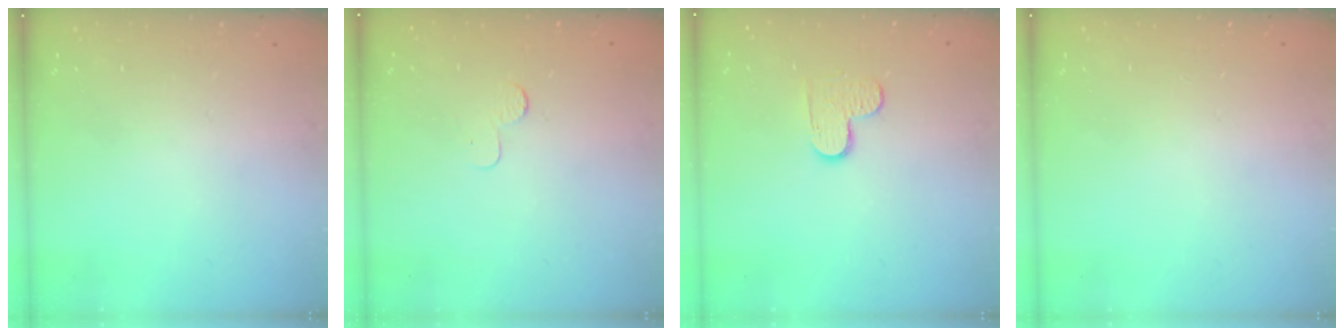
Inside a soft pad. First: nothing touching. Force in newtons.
{"total": 2.5, "press": 2.5, "slide": 0.2}
{"total": 5.9, "press": 5.9, "slide": 0.5}
{"total": 0.7, "press": 0.7, "slide": 0.1}